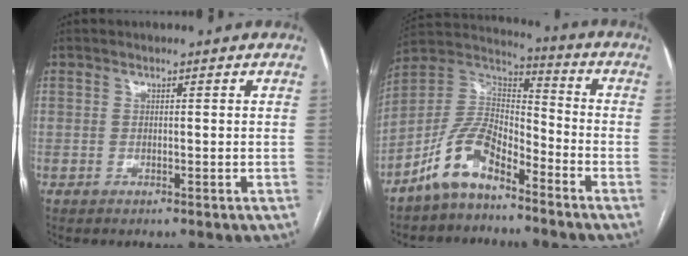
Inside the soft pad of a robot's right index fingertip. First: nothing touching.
{"total": 10.6, "force": [-7.5, 4.3, 6.2], "torque": [-0.135, 0.025, -0.149]}